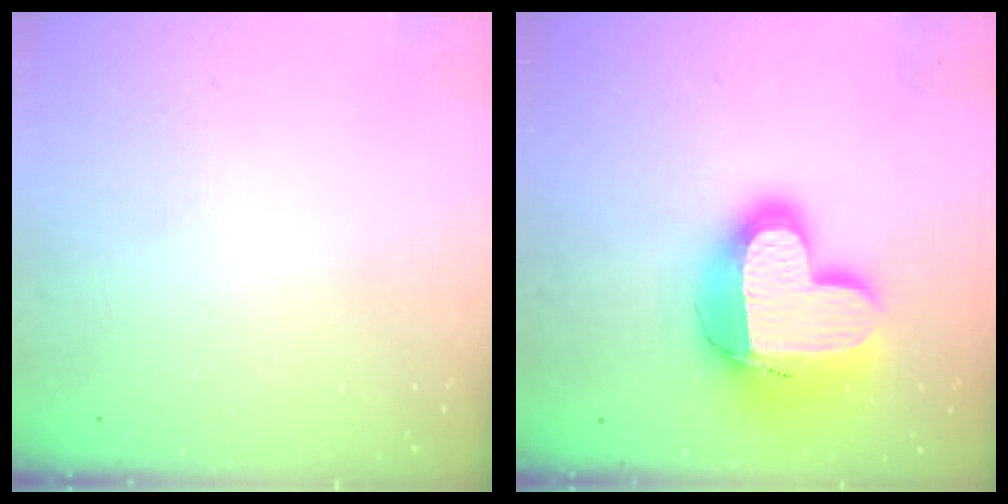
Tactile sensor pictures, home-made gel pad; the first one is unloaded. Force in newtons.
{"total": 18.9, "press": 18.9, "slide": 1.6}